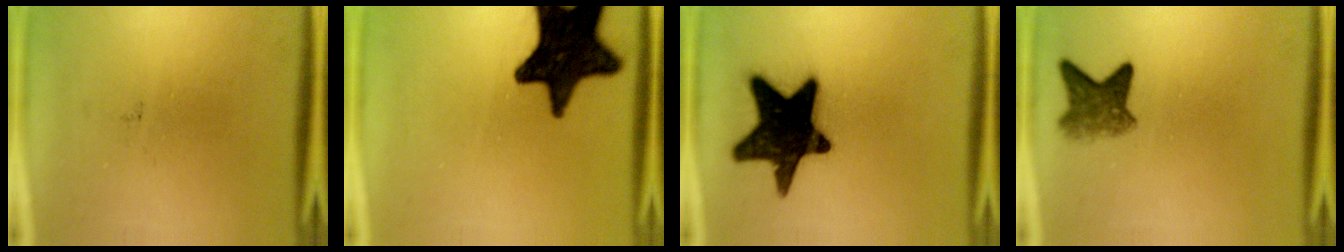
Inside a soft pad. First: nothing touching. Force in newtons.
{"total": 17.2}
{"total": 19.4}
{"total": 4.8}